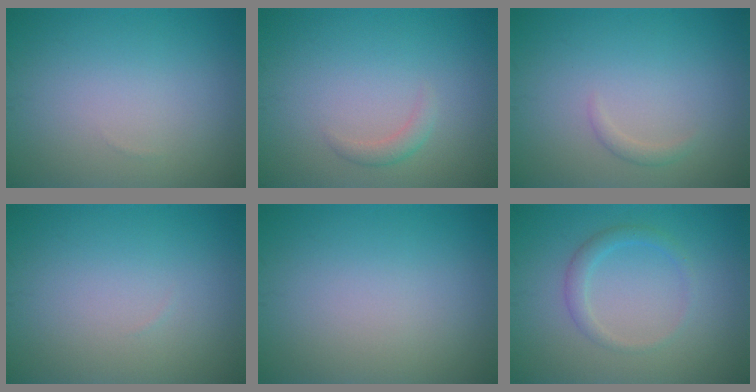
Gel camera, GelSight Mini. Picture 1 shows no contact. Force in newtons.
{"total": 1.2, "press": 1.2, "slide": 0.1}
{"total": 0.8, "press": 0.8, "slide": 0.1}
{"total": 0.0}
{"total": 0.0}
{"total": 1.8, "press": 1.8, "slide": 0.1}